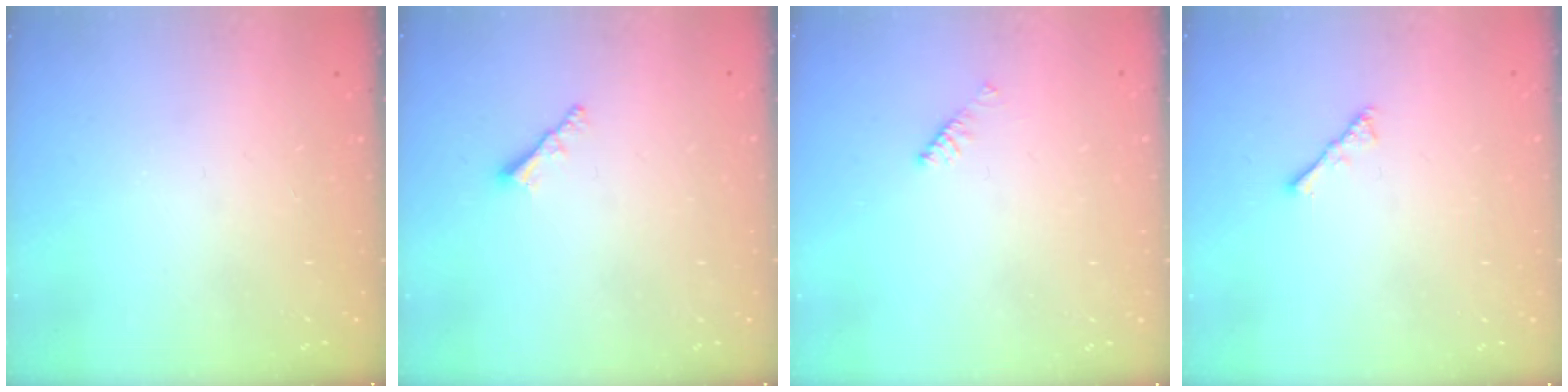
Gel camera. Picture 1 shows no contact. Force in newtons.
{"total": 2.1, "press": 2.0, "slide": 0.5}
{"total": 4.1, "press": 4.0, "slide": 0.6}
{"total": 2.1, "press": 2.1, "slide": 0.5}